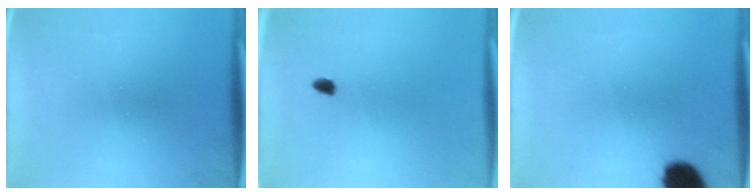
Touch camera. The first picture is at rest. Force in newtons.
{"total": 1.2}
{"total": 8.7}